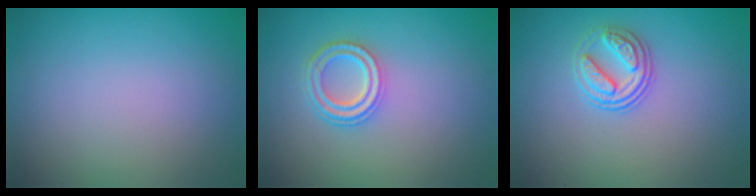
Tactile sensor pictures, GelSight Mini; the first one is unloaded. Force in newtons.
{"total": 3.4, "press": 2.6, "slide": 2.1}
{"total": 2.9, "press": 2.6, "slide": 1.3}